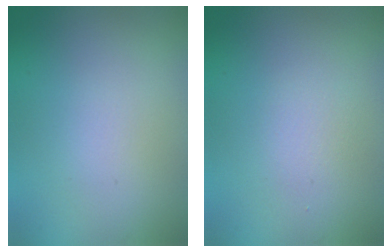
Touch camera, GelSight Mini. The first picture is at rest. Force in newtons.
{"total": 0.9, "press": 0.9, "slide": 0.1}